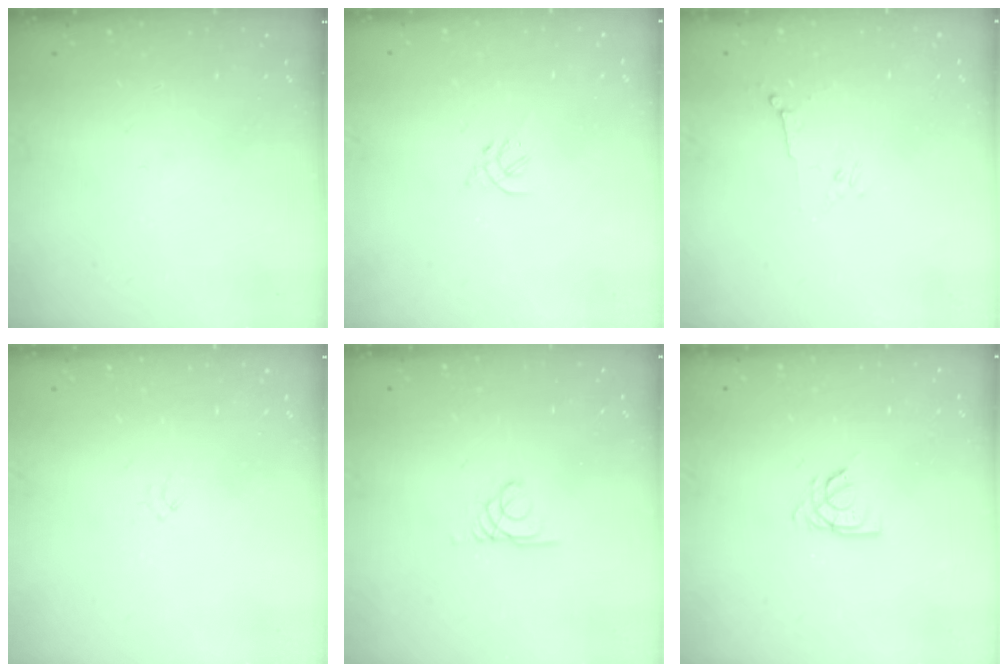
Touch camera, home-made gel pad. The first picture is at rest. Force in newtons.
{"total": 1.4, "press": 1.3, "slide": 0.5}
{"total": 3.5, "press": 3.4, "slide": 0.8}
{"total": 0.0}
{"total": 1.7, "press": 1.7, "slide": 0.1}
{"total": 4.7, "press": 4.7, "slide": 0.3}